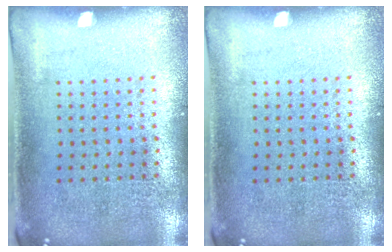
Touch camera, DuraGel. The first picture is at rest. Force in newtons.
{"total": 0.0}